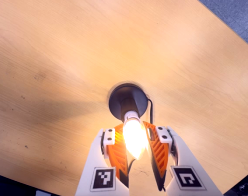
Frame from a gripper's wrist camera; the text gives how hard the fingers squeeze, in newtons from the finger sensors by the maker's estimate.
{"total": 13.8, "left": 12.2, "right": 15.5}